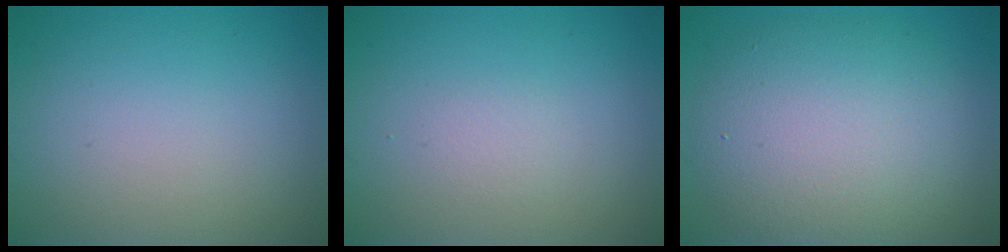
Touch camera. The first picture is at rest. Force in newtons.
{"total": 0.7, "press": 0.7, "slide": 0.0}
{"total": 8.4, "press": 8.4, "slide": 0.2}